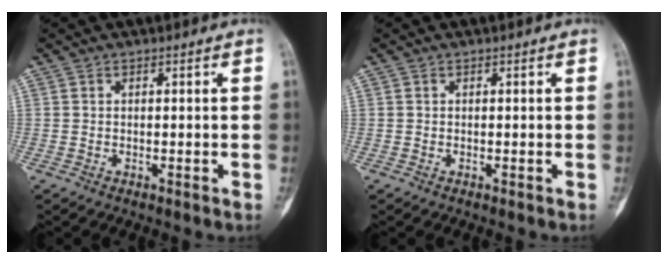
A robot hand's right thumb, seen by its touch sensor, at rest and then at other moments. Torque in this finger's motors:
{"motor_torque": [0.11, 0.11, 0.01, -0.01, 0.02]}